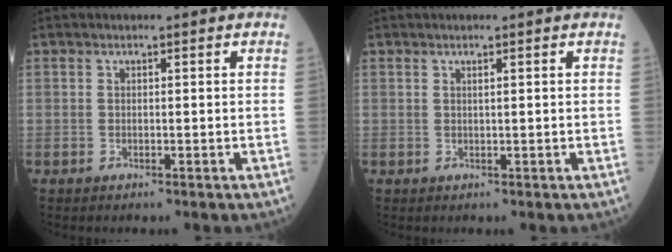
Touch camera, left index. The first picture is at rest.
{"total": 0.6, "force": [0.4, 0.0, 0.5], "torque": [-0.013, 0.000, 0.009]}